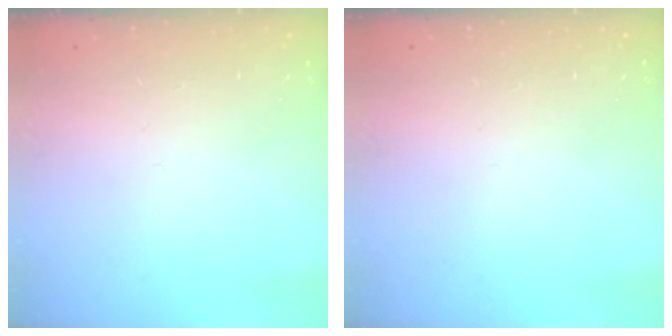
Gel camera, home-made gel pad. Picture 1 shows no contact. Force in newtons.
{"total": 0.0}